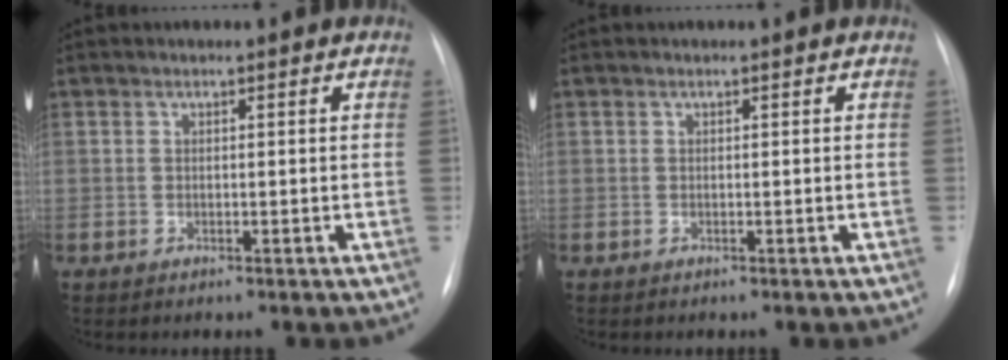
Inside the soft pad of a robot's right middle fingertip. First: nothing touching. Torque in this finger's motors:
{"motor_torque": [-0.24, -0.44, 0.02, 0.01]}